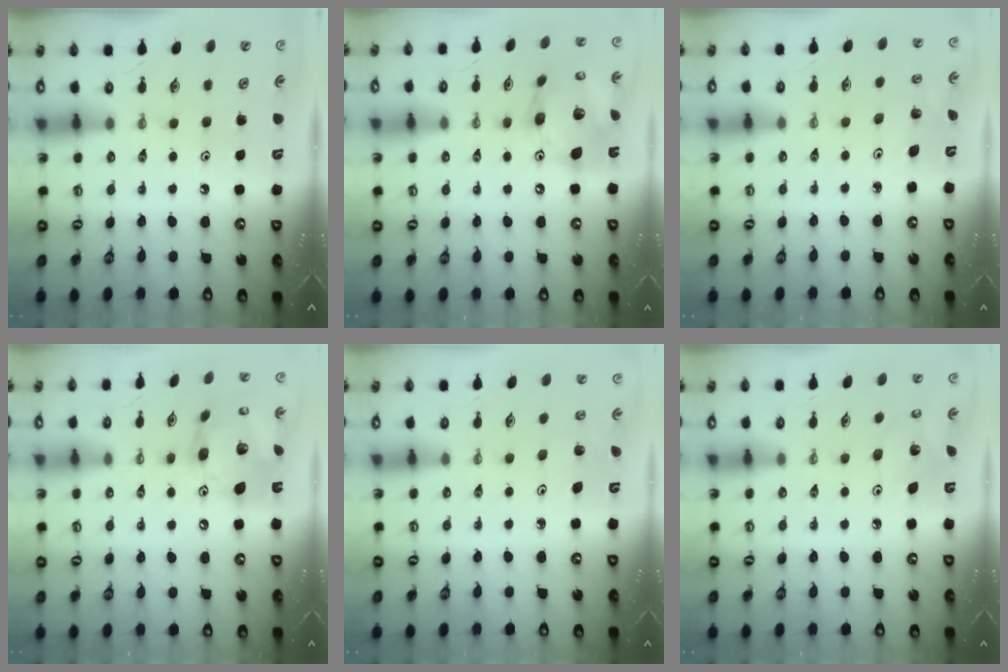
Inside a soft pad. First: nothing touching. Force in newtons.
{"total": 17.9, "press": 17.7, "slide": 2.1}
{"total": 3.4, "press": 2.8, "slide": 2.1}
{"total": 17.2, "press": 17.1, "slide": 1.9}
{"total": 2.9, "press": 2.9, "slide": 0.3}
{"total": 4.0, "press": 4.0, "slide": 0.3}